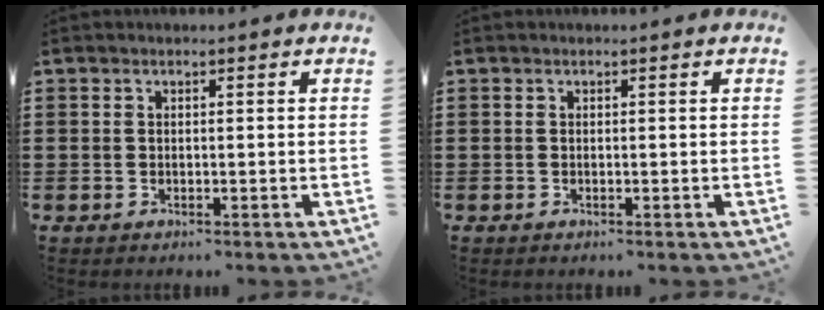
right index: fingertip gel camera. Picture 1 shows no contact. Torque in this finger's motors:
{"motor_torque": [0.06, 0.14, 0.00, 0.00]}